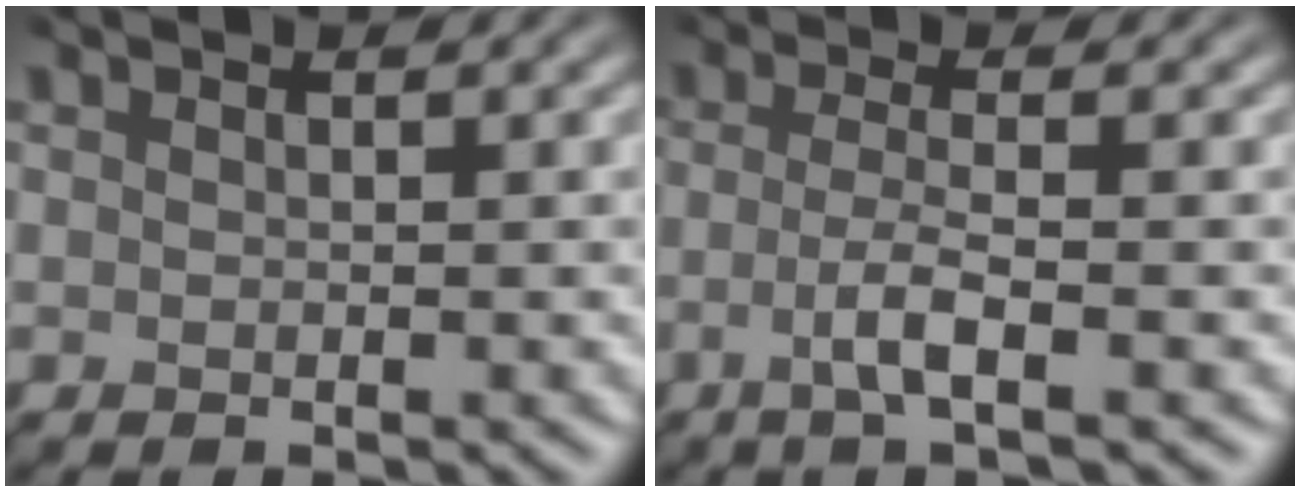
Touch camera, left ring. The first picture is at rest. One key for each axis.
{"total": 3.4, "fx": -1.7, "fy": 0.8, "fz": 2.9, "tx": -0.056, "ty": -0.011, "tz": -0.027}